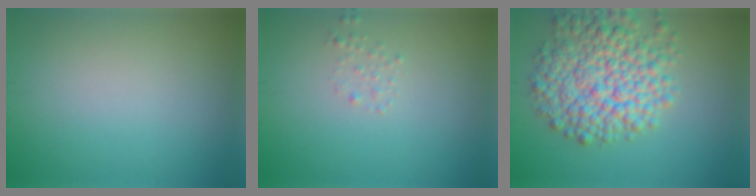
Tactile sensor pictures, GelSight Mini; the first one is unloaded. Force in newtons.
{"total": 0.8, "press": 0.8, "slide": 0.1}
{"total": 8.5, "press": 8.4, "slide": 0.4}